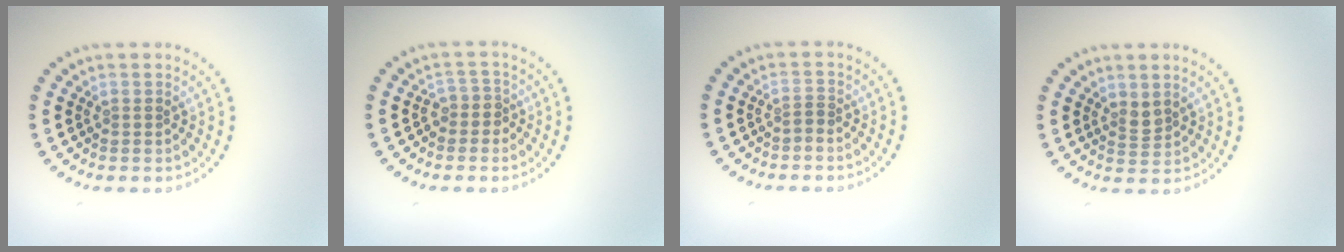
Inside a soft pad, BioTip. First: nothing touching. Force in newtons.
{"total": 1.7, "press": 1.3, "slide": 1.1}
{"total": 0.6, "press": 0.2, "slide": 0.5}
{"total": 1.5, "press": 1.1, "slide": 0.9}